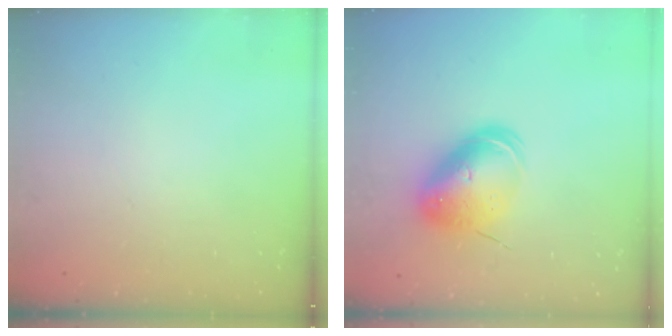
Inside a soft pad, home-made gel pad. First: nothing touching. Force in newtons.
{"total": 10.9, "press": 10.7, "slide": 2.0}